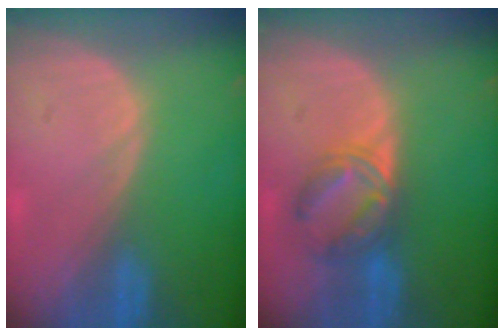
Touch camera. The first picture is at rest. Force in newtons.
{"total": 5.9, "press": 5.8, "slide": 1.0}